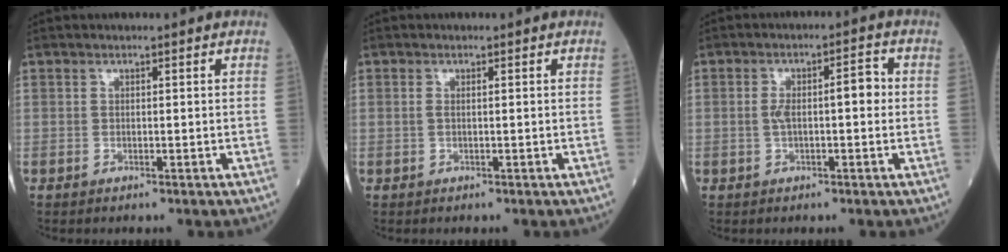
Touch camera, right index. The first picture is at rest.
{"total": 0.8, "force": [0.2, 0.2, 0.8], "torque": [-0.023, 0.002, 0.003]}
{"total": 5.3, "force": [0.1, 1.6, 5.0], "torque": [-0.093, 0.024, 0.003]}